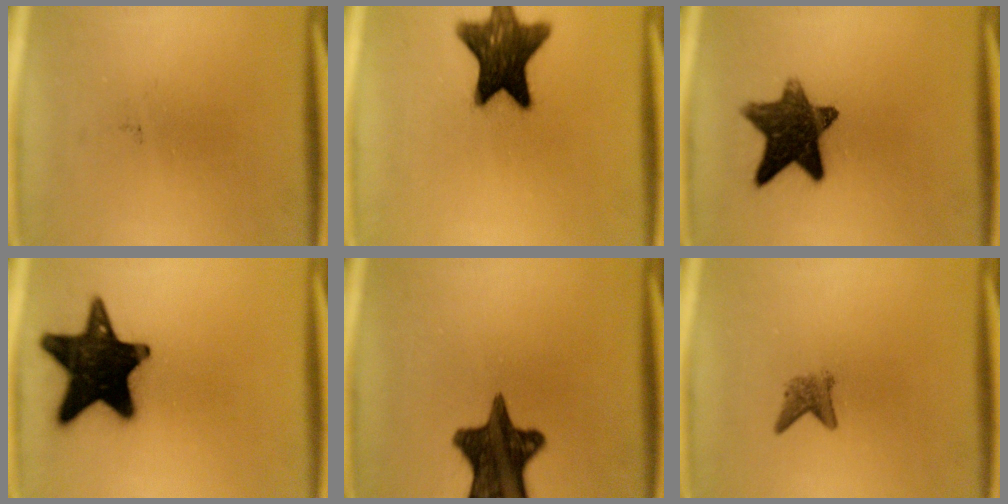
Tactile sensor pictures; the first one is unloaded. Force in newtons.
{"total": 14.8}
{"total": 12.3}
{"total": 19.4}
{"total": 14.0}
{"total": 2.1}